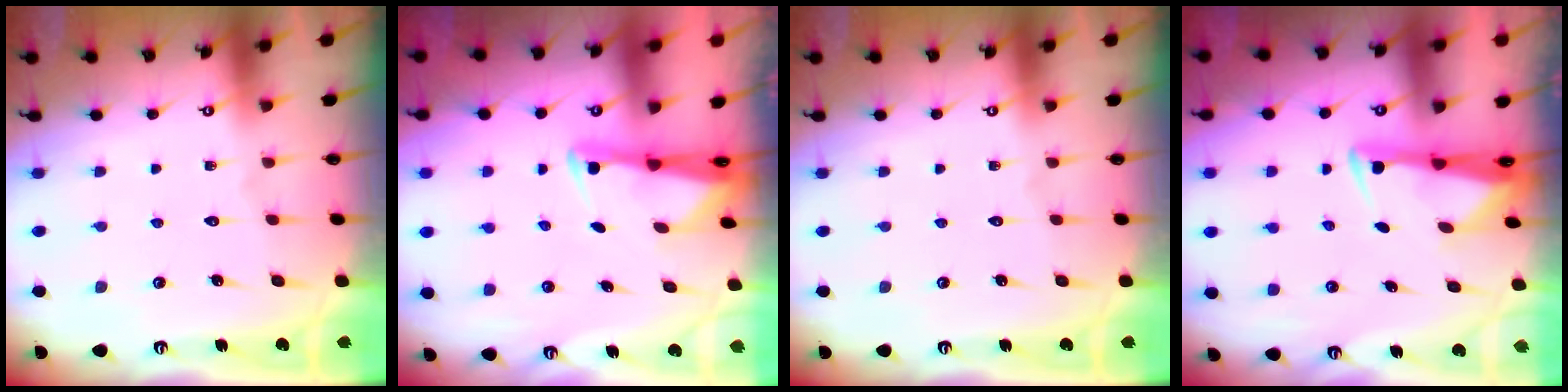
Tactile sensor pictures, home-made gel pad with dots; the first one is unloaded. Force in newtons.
{"total": 2.6, "press": 2.6, "slide": 0.5}
{"total": 0.0}
{"total": 2.9, "press": 2.8, "slide": 1.0}